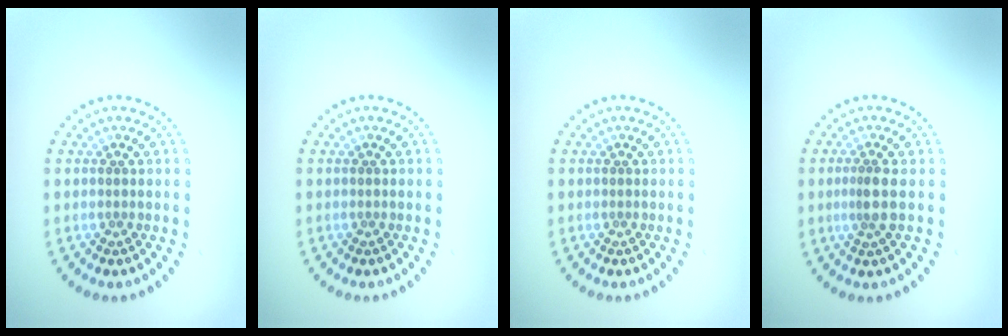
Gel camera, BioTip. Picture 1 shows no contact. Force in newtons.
{"total": 0.0}
{"total": 0.0}
{"total": 2.0, "press": 1.4, "slide": 1.4}